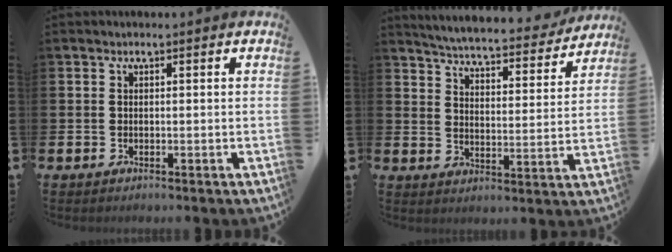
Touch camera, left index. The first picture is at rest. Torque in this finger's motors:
{"motor_torque": [1.08, -1.06, 0.36, 0.09]}